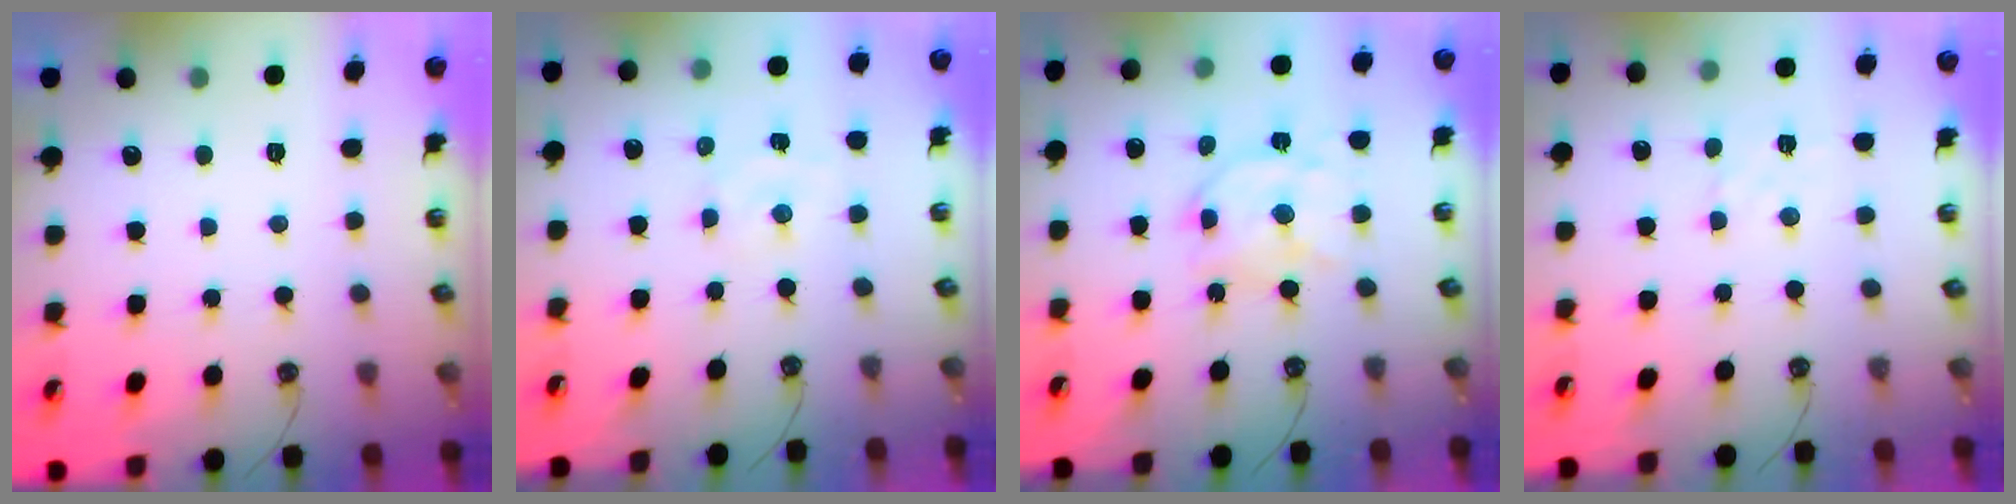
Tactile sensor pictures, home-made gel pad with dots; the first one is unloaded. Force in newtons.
{"total": 1.9, "press": 1.9, "slide": 0.3}
{"total": 12.4, "press": 12.4, "slide": 1.0}
{"total": 2.2, "press": 2.1, "slide": 0.5}